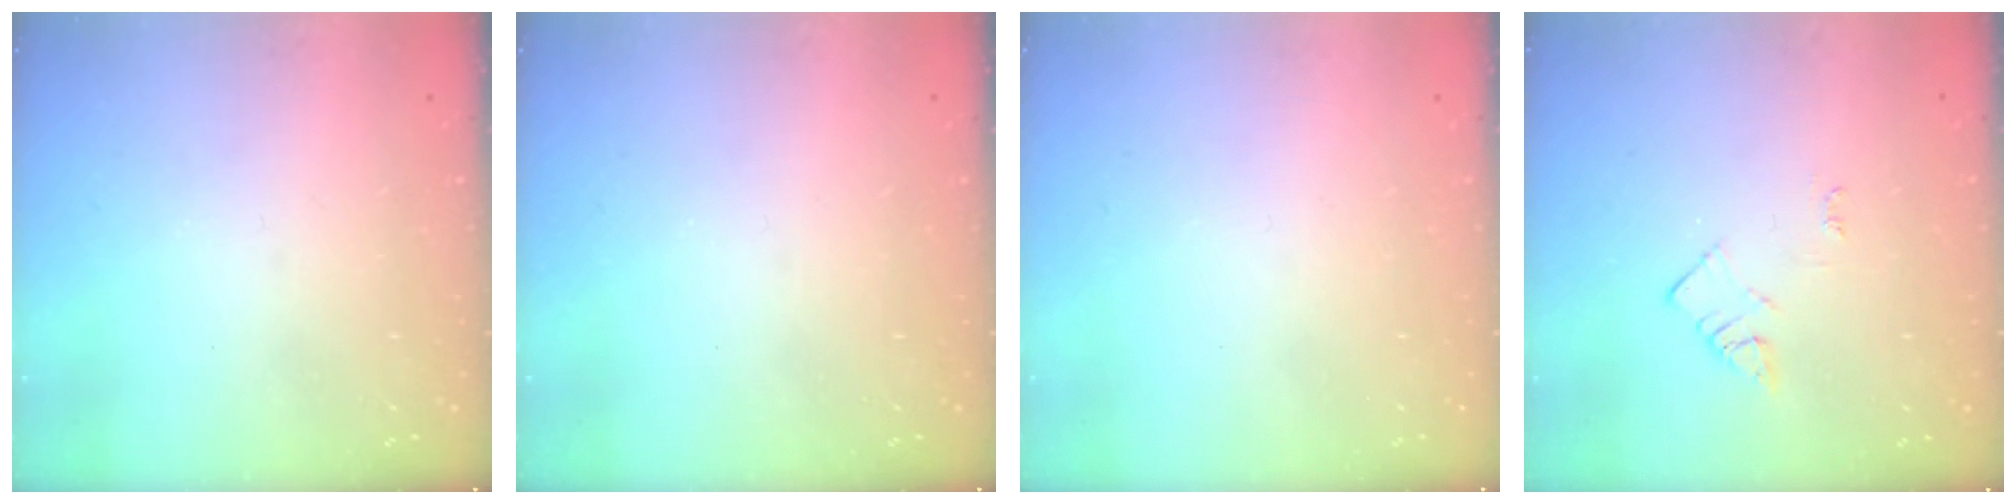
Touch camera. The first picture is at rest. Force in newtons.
{"total": 0.0}
{"total": 1.6, "press": 1.6, "slide": 0.1}
{"total": 3.3, "press": 3.3, "slide": 0.4}